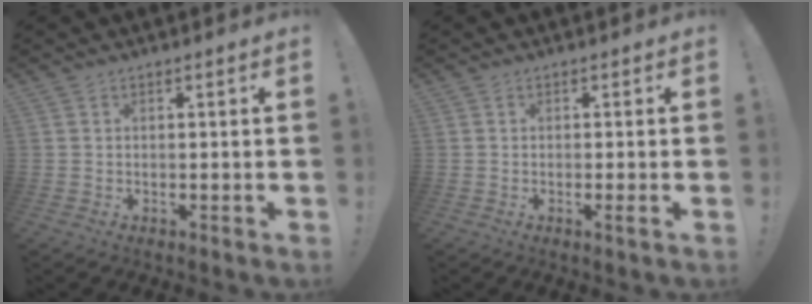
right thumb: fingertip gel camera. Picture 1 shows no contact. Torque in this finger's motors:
{"motor_torque": [-0.09, 0.08, 0.15, -0.13, 0.00]}